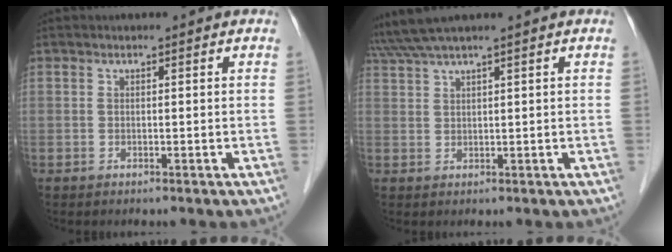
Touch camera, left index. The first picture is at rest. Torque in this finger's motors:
{"motor_torque": [0.91, -0.91, 0.13, 0.17]}